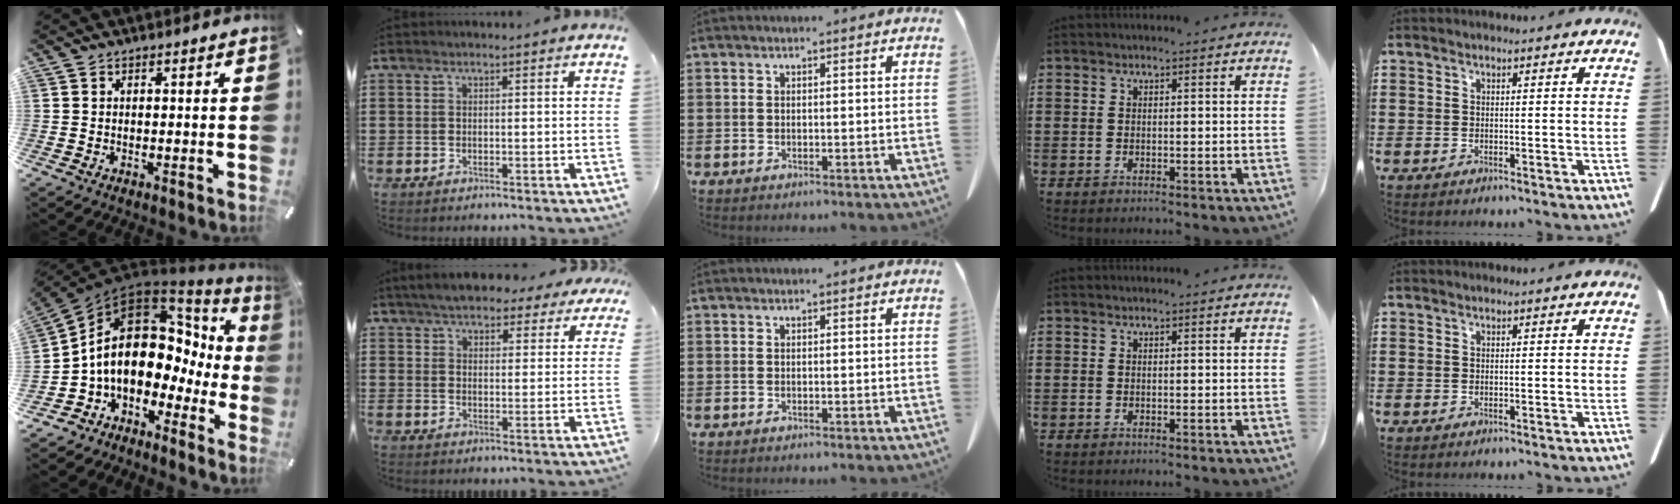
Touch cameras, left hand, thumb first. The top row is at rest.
{"thumb": {"total": 15.8, "force": [1.4, 11.2, 11.1], "torque": [-0.205, -0.021, 0.020]}, "index": {"total": 5.7, "force": [5.3, 1.5, 1.7], "torque": [-0.053, -0.007, 0.097]}}